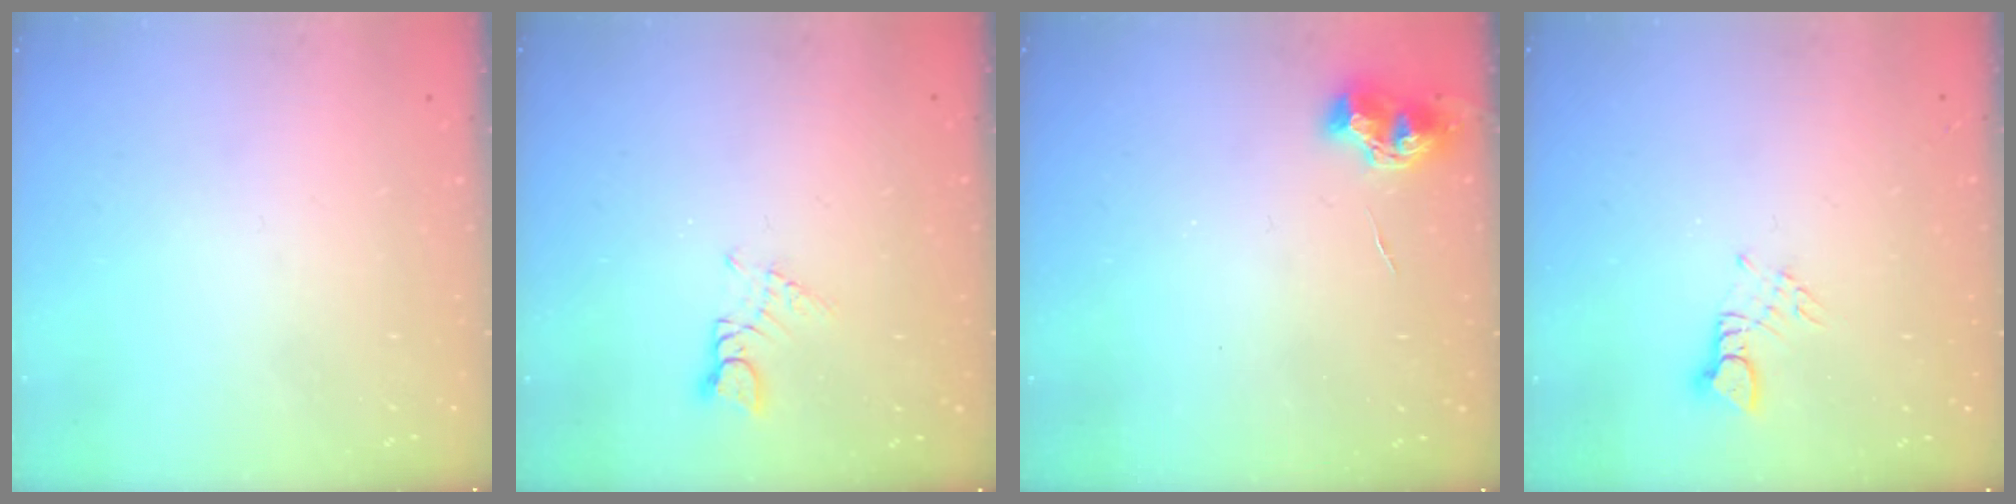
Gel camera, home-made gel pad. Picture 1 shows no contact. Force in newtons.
{"total": 2.0, "press": 2.0, "slide": 0.2}
{"total": 8.0, "press": 7.9, "slide": 0.7}
{"total": 2.9, "press": 2.9, "slide": 0.1}